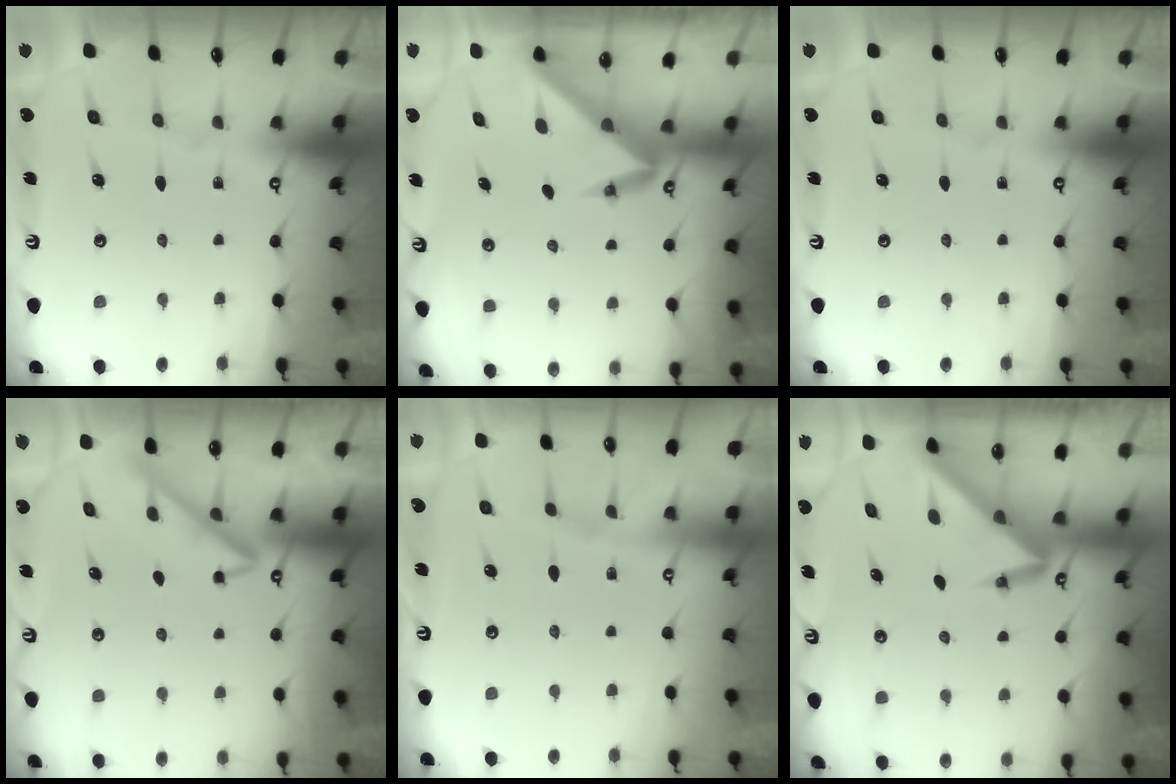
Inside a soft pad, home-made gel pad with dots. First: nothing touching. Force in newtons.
{"total": 3.6, "press": 3.6, "slide": 0.2}
{"total": 0.0}
{"total": 4.0, "press": 3.9, "slide": 0.5}
{"total": 2.4, "press": 2.3, "slide": 0.5}
{"total": 3.2, "press": 3.2, "slide": 0.0}